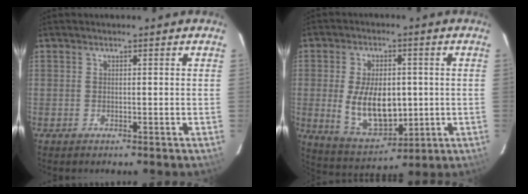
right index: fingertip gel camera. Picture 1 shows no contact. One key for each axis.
{"total": 12.7, "fx": -0.6, "fy": 7.3, "fz": 10.4, "tx": -0.207, "ty": -0.012, "tz": 0.009}